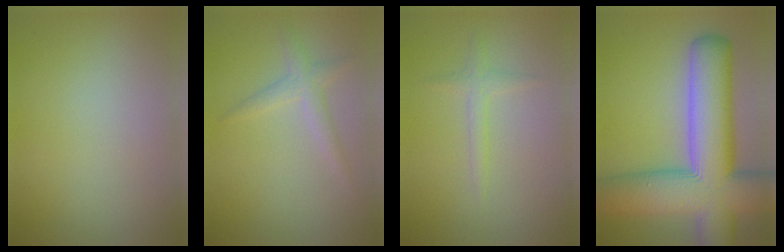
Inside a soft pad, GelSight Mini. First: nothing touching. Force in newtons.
{"total": 1.9, "press": 1.9, "slide": 0.1}
{"total": 1.3, "press": 1.2, "slide": 0.0}
{"total": 14.6, "press": 14.6, "slide": 0.7}